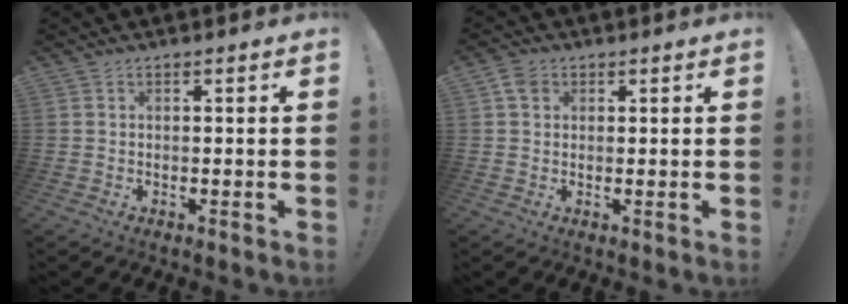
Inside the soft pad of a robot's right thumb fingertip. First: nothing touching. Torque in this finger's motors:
{"motor_torque": [0.10, -0.03, 0.10, -0.18, 0.05]}